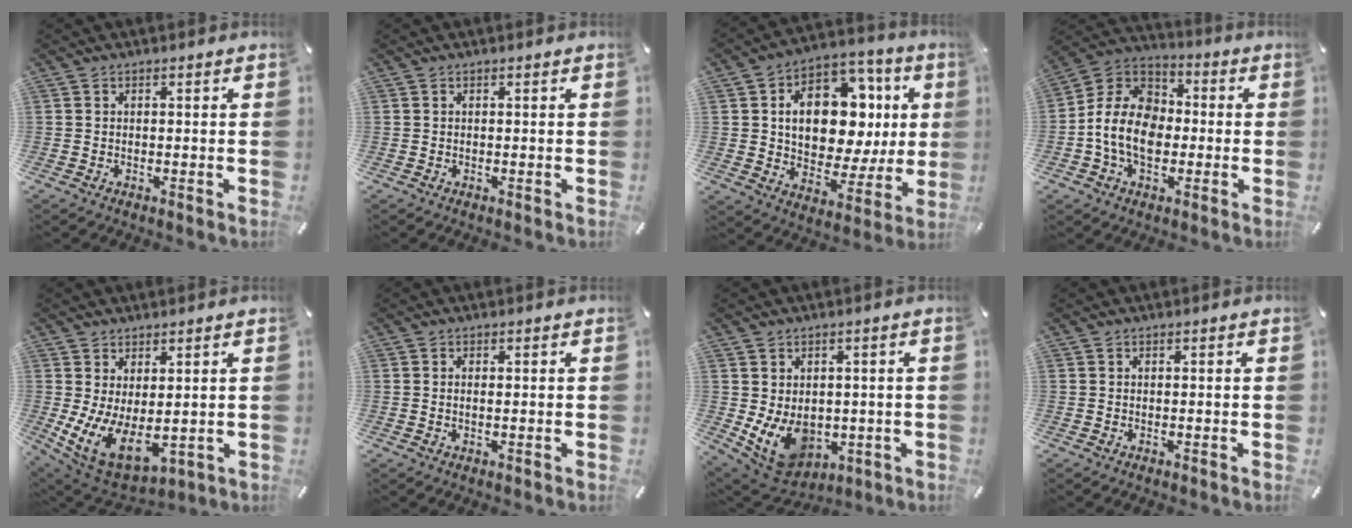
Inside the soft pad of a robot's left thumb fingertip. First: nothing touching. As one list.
[{"total": 0.0}, {"total": 19.5, "force": [3.9, 13.2, 13.7], "torque": [-0.208, -0.015, 0.072]}, {"total": 12.5, "force": [-3.0, 9.7, 7.4], "torque": [-0.178, 0.020, -0.058]}, {"total": 9.7, "force": [-0.1, 6.2, 7.5], "torque": [-0.145, -0.021, 0.011]}, {"total": 0.9, "force": [0.1, 0.3, 0.9], "torque": [-0.017, 0.000, 0.001]}, {"total": 10.2, "force": [-1.8, 8.1, 6.1], "torque": [-0.117, -0.010, -0.026]}, {"total": 0.0}]